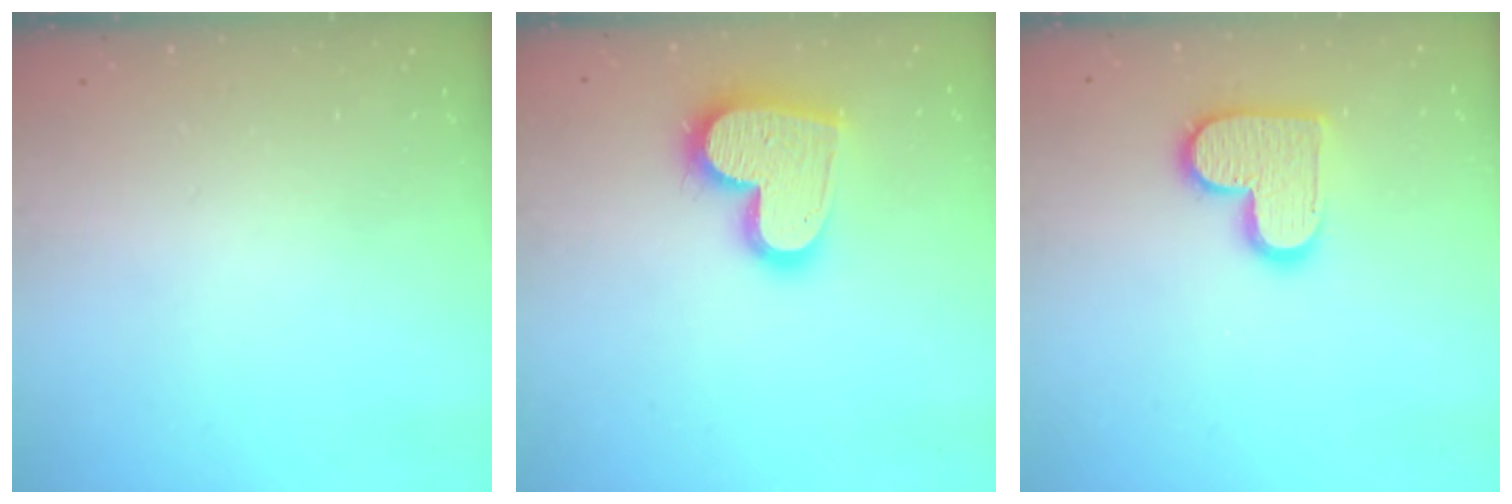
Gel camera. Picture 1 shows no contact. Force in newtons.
{"total": 17.9, "press": 17.9, "slide": 1.4}
{"total": 13.5, "press": 13.5, "slide": 0.8}